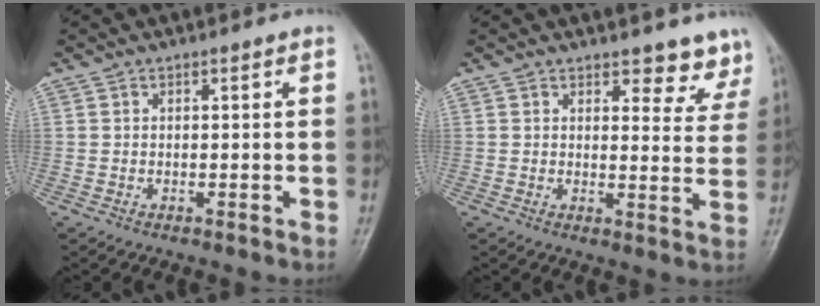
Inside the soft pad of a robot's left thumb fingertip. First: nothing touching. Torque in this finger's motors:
{"motor_torque": [0.11, 0.16, -0.32, -0.08, 0.06]}